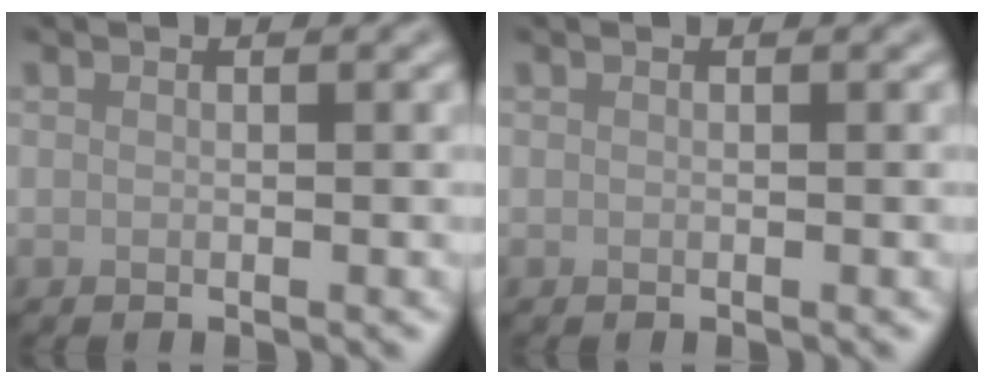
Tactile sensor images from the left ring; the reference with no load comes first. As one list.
[{"total": 0.0}]